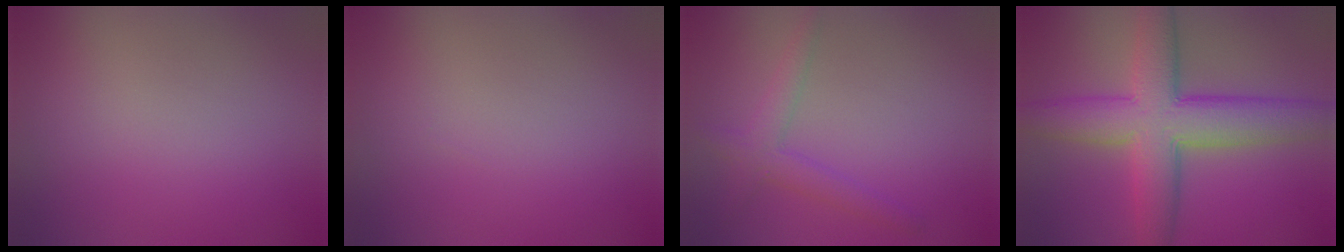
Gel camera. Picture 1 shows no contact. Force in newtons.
{"total": 0.0}
{"total": 2.5, "press": 2.5, "slide": 0.1}
{"total": 8.7, "press": 8.7, "slide": 0.4}